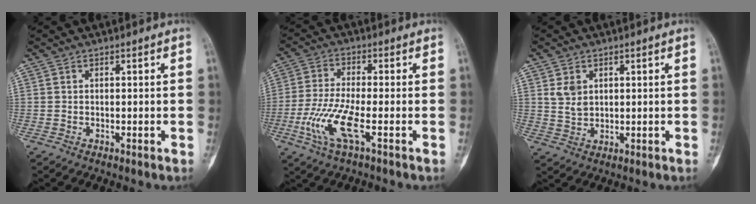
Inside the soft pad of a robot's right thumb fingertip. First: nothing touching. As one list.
[{"total": 9.5, "force": [-3.3, 2.3, 8.6], "torque": [-0.206, 0.002, -0.068]}, {"total": 4.0, "force": [1.4, 2.9, 2.3], "torque": [-0.032, -0.008, 0.033]}]